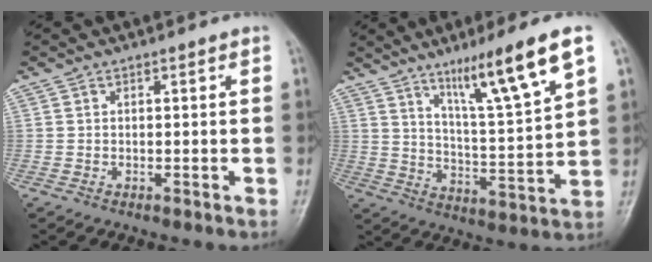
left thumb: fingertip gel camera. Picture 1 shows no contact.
{"total": 15.2, "force": [8.8, 0.9, 12.4], "torque": [-0.202, -0.044, 0.151]}